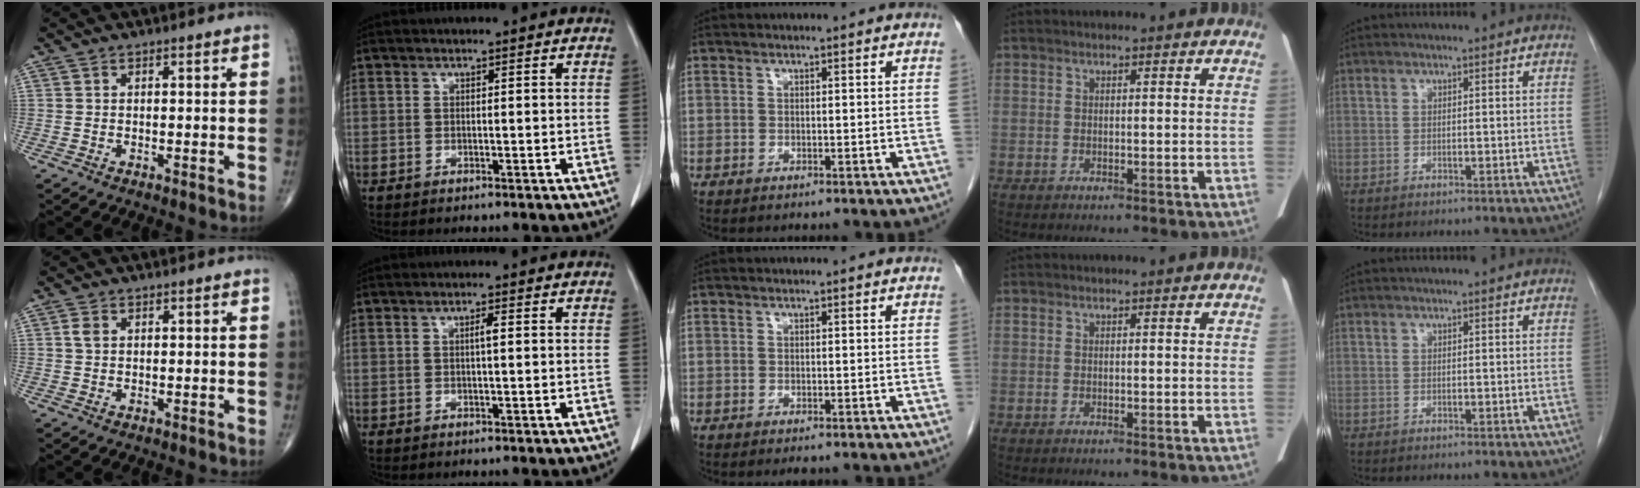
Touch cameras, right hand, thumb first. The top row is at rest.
{"thumb": {"total": 1.6, "force": [0.4, 1.1, 1.1], "torque": [-0.024, 0.004, 0.009]}, "index": {"total": 1.2, "force": [0.2, 0.0, 1.1], "torque": [-0.021, 0.002, 0.002]}, "middle": {"total": 0.6, "force": [-0.5, 0.0, 0.4], "torque": [-0.009, -0.005, -0.006]}}